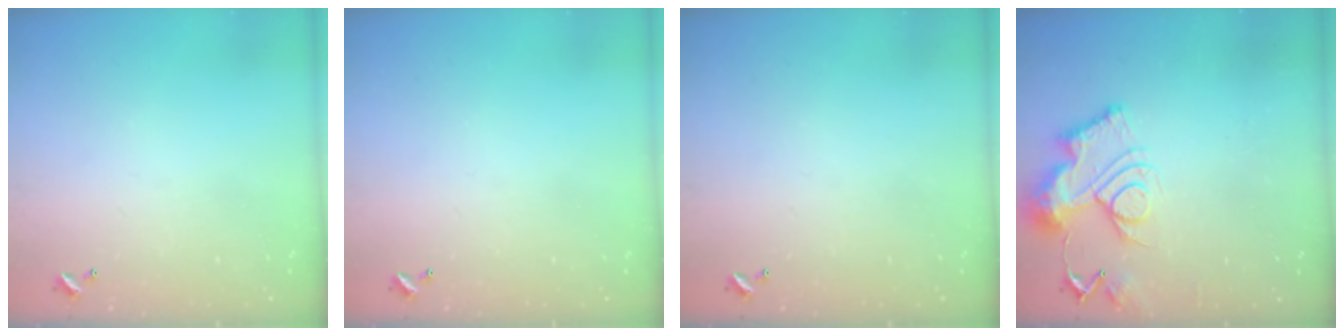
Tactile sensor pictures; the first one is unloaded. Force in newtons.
{"total": 0.0}
{"total": 0.0}
{"total": 15.3, "press": 15.3, "slide": 1.2}